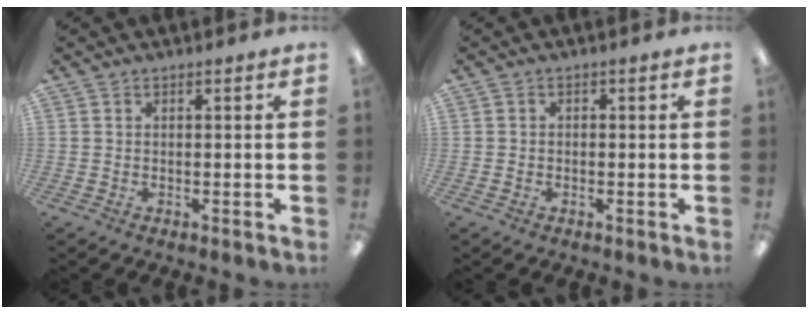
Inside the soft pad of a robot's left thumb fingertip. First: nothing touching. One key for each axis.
{"total": 0.7, "fx": -0.3, "fy": 0.5, "fz": 0.2, "tx": -0.004, "ty": 0.001, "tz": -0.007}